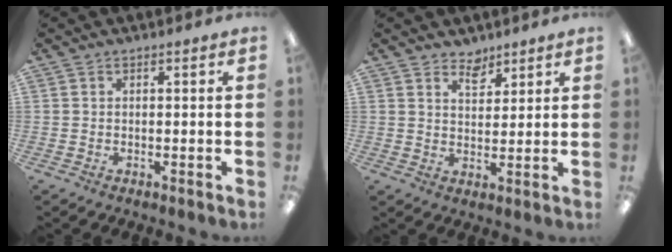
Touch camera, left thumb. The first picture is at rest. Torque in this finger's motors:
{"motor_torque": [-0.14, -0.15, -0.03, -0.02, 0.09]}